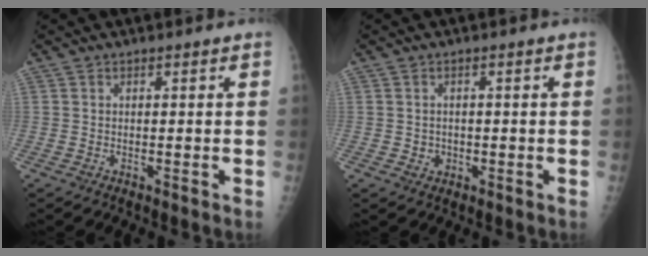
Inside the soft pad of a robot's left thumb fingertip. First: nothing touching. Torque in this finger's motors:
{"motor_torque": [-0.53, -0.10, 0.21, 0.12, -0.07]}